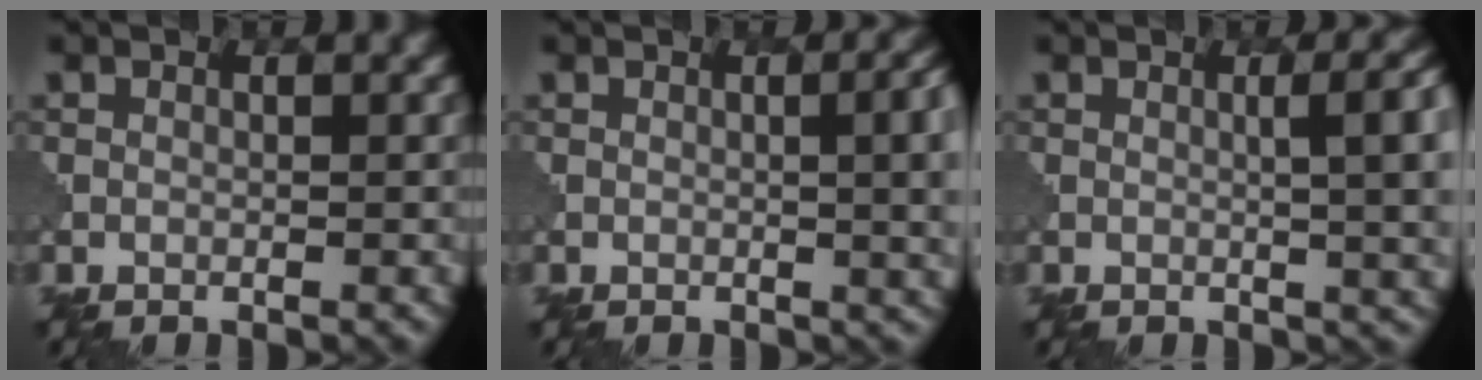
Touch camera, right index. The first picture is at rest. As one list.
[{"total": 6.4, "force": [0.2, 2.8, 5.7], "torque": [-0.034, 0.003, 0.006]}, {"total": 7.2, "force": [0.7, 2.8, 6.6], "torque": [-0.043, 0.013, 0.010]}]